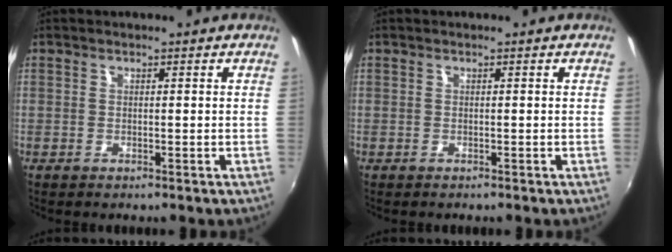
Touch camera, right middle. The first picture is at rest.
{"total": 0.0}